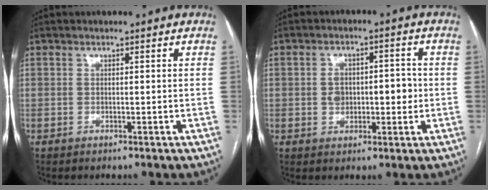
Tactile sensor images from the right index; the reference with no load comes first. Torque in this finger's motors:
{"motor_torque": [0.81, 0.11, 0.40, 0.07]}